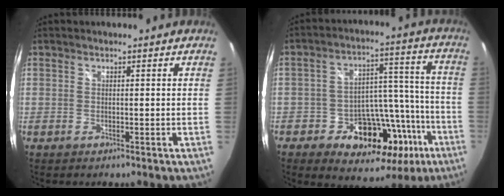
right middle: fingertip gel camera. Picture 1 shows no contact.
{"total": 18.1, "force": [-9.0, 12.1, 10.0], "torque": [-0.160, 0.037, -0.107]}